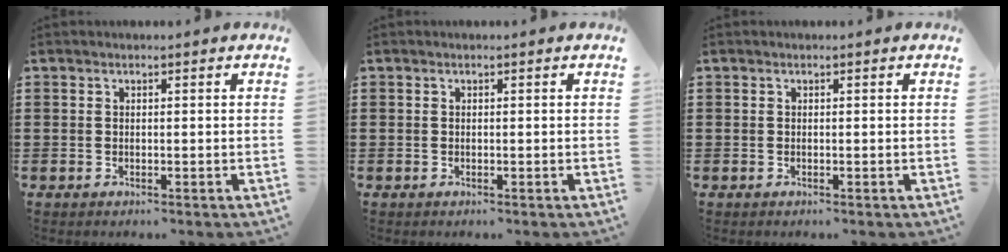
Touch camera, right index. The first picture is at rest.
{"total": 0.0}
{"total": 0.0}